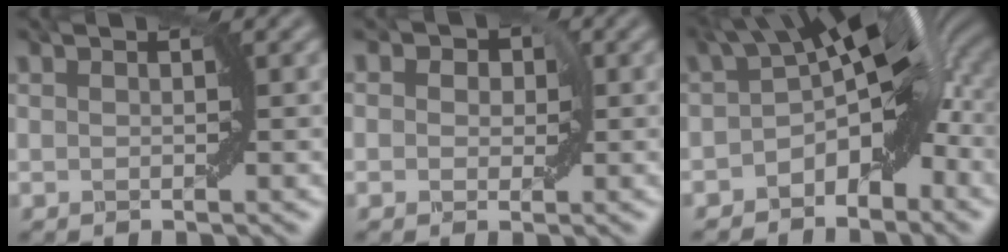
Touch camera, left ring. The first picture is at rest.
{"total": 2.5, "force": [0.6, 2.3, 0.9], "torque": [0.010, 0.004, -0.009]}
{"total": 6.9, "force": [-1.6, 3.9, 5.5], "torque": [-0.066, 0.014, -0.040]}